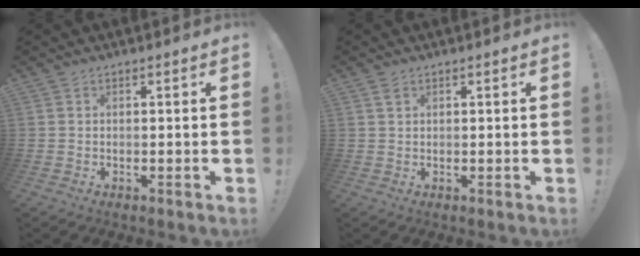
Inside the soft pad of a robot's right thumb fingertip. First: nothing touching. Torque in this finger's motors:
{"motor_torque": [0.07, 0.45, 0.10, -0.18, 0.06]}